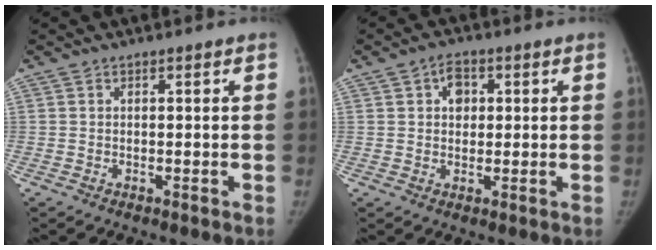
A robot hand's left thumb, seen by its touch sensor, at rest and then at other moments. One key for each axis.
{"total": 4.2, "fx": 1.2, "fy": 3.2, "fz": 2.5, "tx": -0.020, "ty": 0.002, "tz": 0.016}